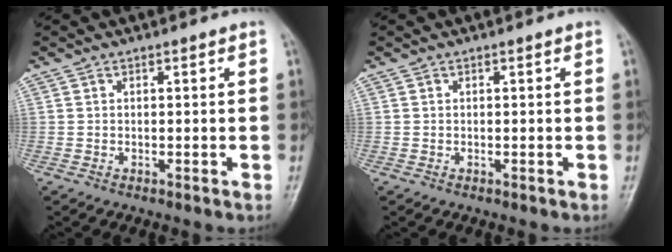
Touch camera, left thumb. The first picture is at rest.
{"total": 0.0}